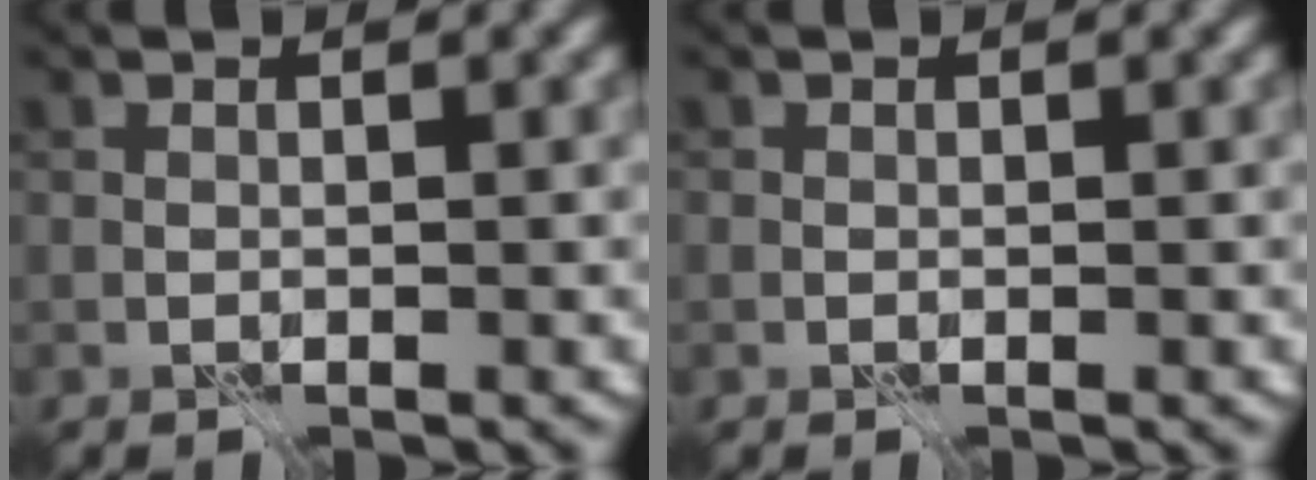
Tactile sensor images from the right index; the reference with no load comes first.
{"total": 0.0}